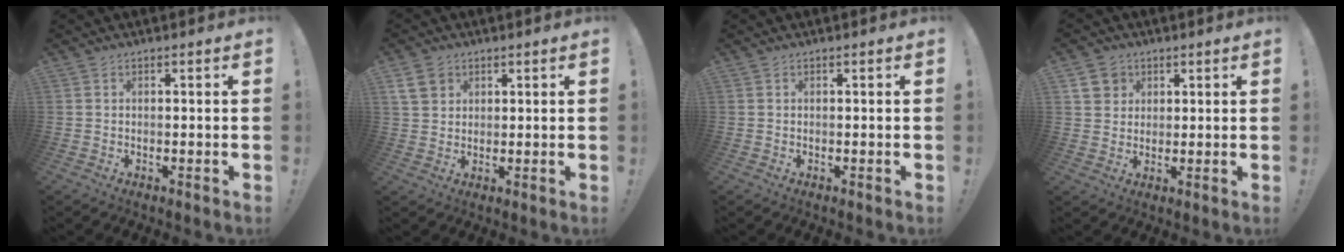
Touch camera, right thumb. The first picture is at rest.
{"total": 6.4, "force": [3.3, 4.9, 2.5], "torque": [-0.044, -0.006, 0.067]}
{"total": 0.0}
{"total": 6.0, "force": [3.0, 5.0, 1.6], "torque": [-0.024, -0.010, 0.057]}